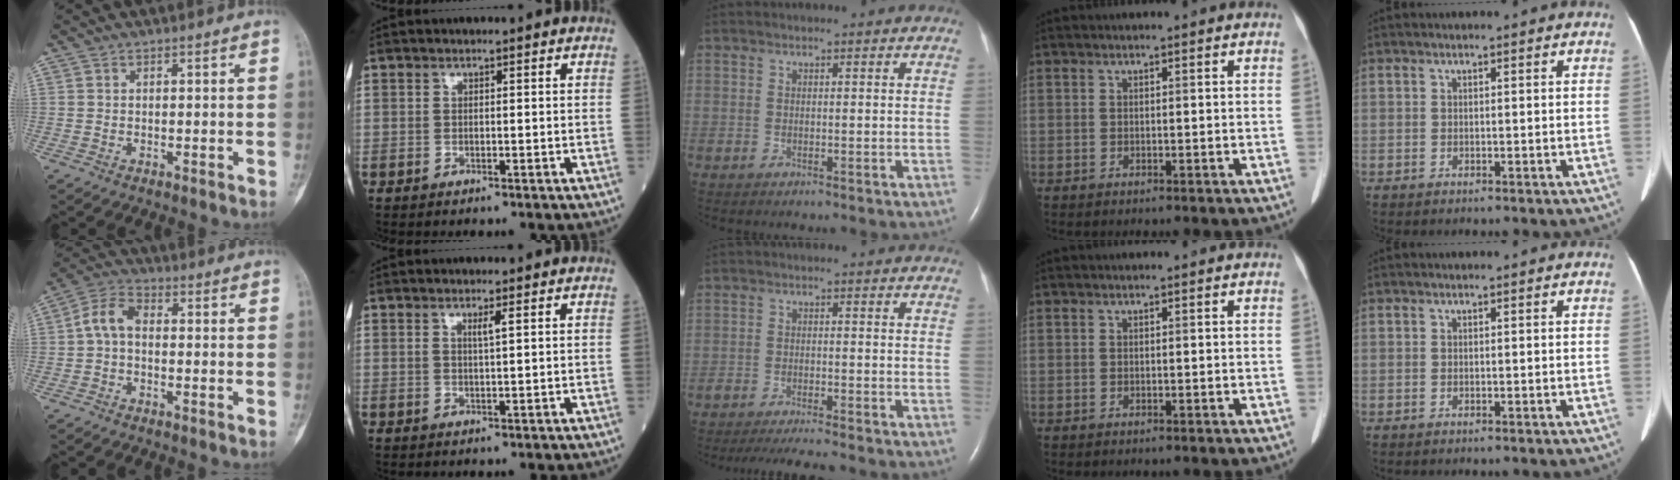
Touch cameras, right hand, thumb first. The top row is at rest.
{"thumb": {"total": 5.9, "force": [-0.3, 3.7, 4.6], "torque": [-0.085, 0.020, -0.018]}, "index": {"total": 1.4, "force": [0.6, -0.2, 1.2], "torque": [-0.025, -0.003, 0.010]}, "middle": {"total": 6.6, "force": [-5.9, 0.1, 3.0], "torque": [-0.040, -0.016, -0.095]}}